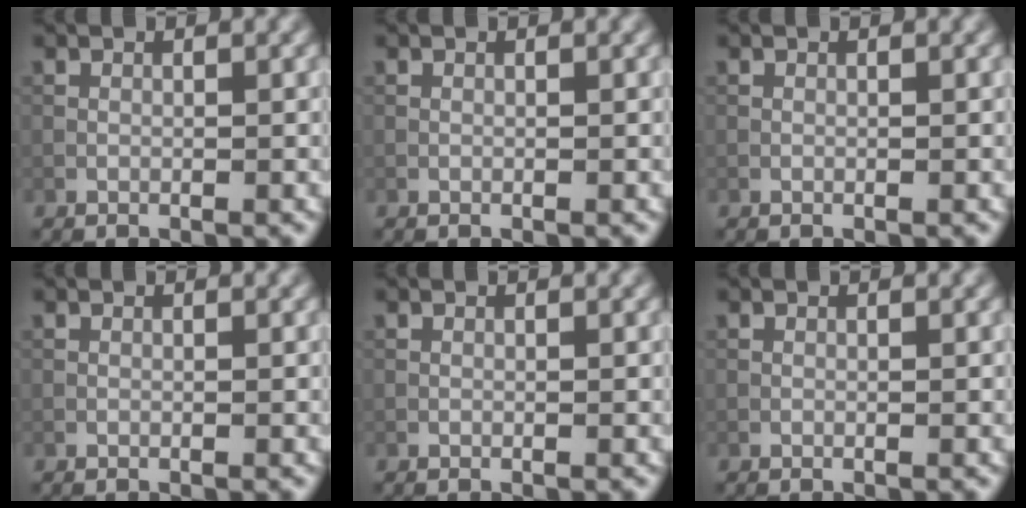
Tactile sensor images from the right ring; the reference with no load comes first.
{"total": 0.0}
{"total": 0.0}
{"total": 0.0}
{"total": 0.0}
{"total": 0.0}